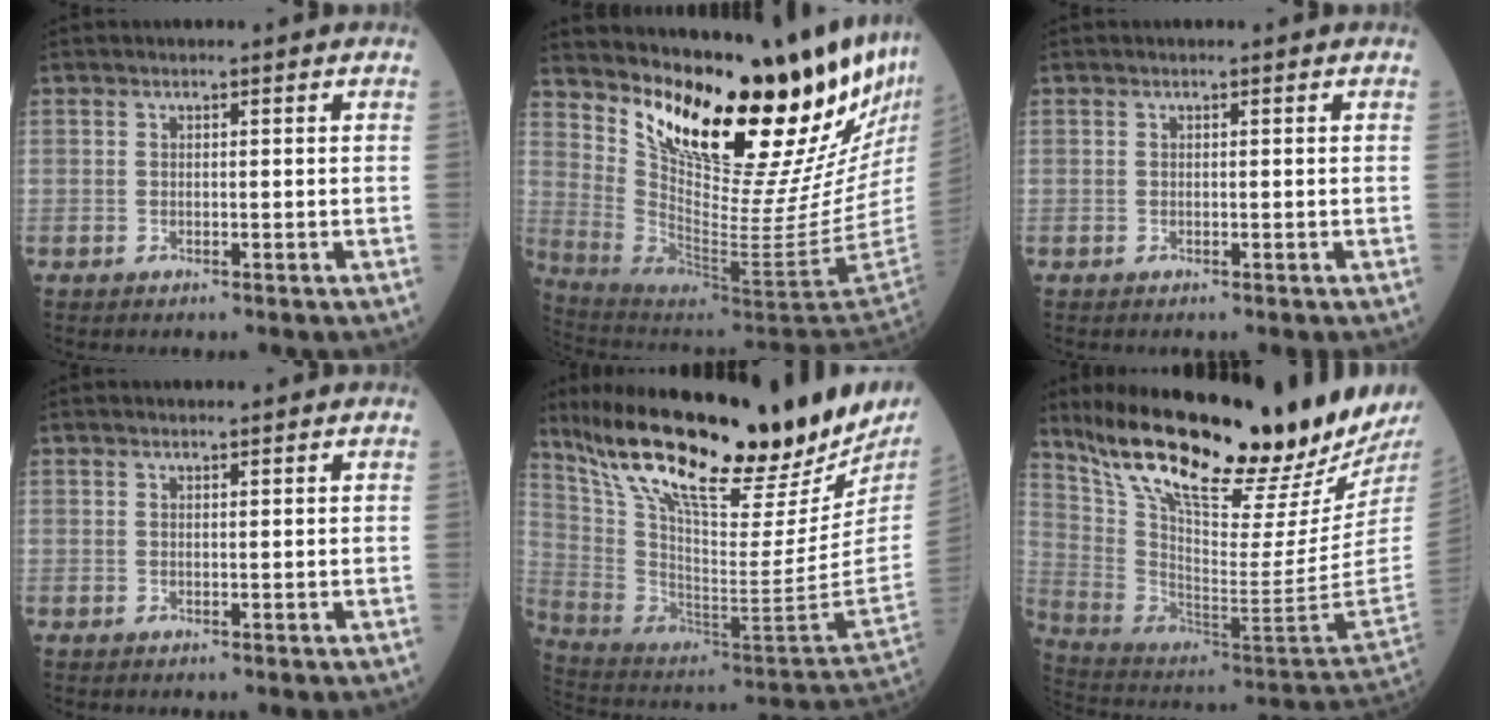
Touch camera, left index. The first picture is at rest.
{"total": 27.2, "force": [20.4, 3.0, 17.8], "torque": [-0.287, -0.097, 0.300]}
{"total": 0.0}
{"total": 0.6, "force": [0.6, 0.1, 0.2], "torque": [-0.009, 0.004, 0.011]}
{"total": 32.3, "force": [24.5, 7.4, 19.7], "torque": [-0.337, -0.034, 0.369]}
{"total": 28.4, "force": [22.8, 0.2, 17.1], "torque": [-0.286, -0.087, 0.363]}